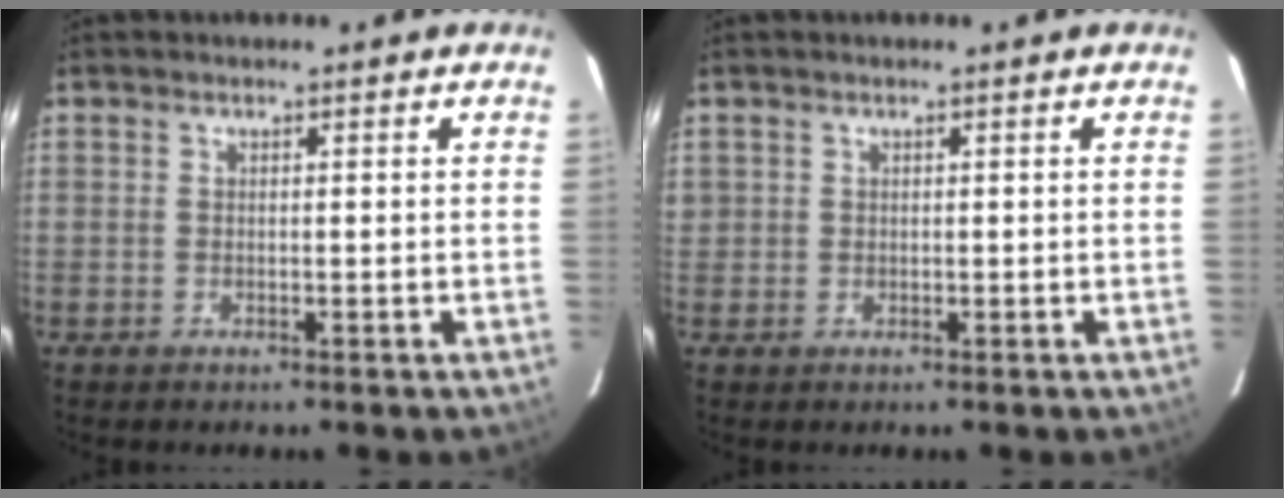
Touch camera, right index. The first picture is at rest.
{"total": 2.2, "force": [0.5, 2.1, 0.5], "torque": [-0.012, 0.014, 0.013]}